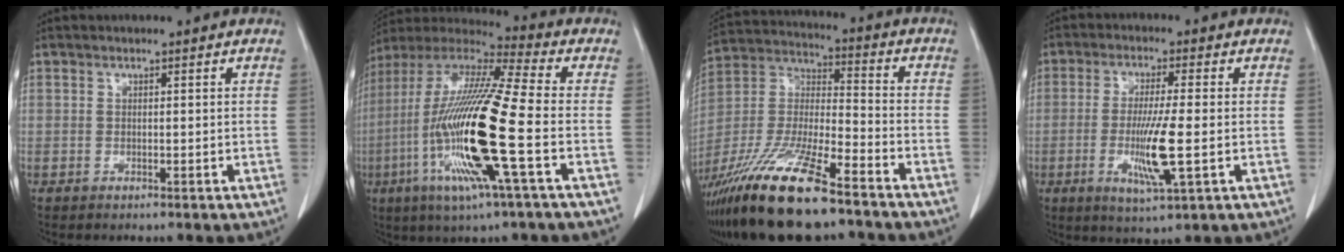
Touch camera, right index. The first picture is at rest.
{"total": 20.7, "force": [-5.1, 0.6, 20.1], "torque": [-0.428, -0.023, -0.108]}
{"total": 21.6, "force": [-15.4, 3.7, 14.7], "torque": [-0.321, -0.043, -0.286]}
{"total": 11.9, "force": [-2.9, 0.6, 11.6], "torque": [-0.224, -0.019, -0.055]}